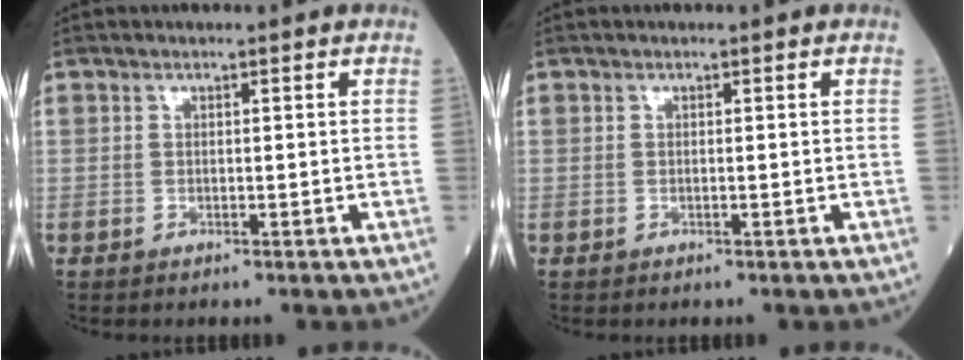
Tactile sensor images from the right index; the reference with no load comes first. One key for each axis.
{"total": 0.0}